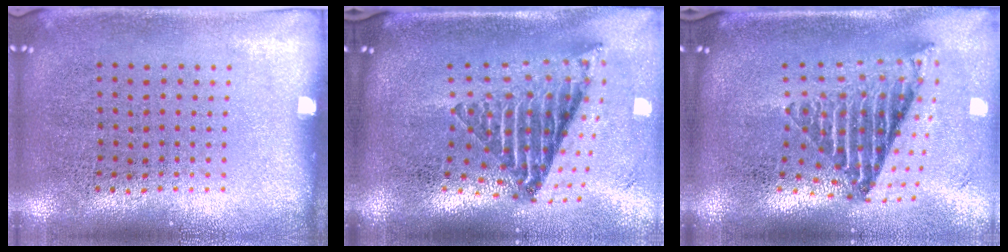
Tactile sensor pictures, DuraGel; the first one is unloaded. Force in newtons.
{"total": 2.8, "press": 1.7, "slide": 2.2}
{"total": 2.6, "press": 1.6, "slide": 2.0}